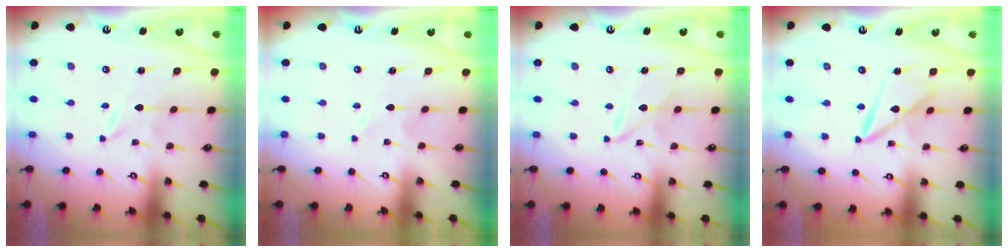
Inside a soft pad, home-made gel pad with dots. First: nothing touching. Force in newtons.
{"total": 0.8, "press": 0.8, "slide": 0.2}
{"total": 3.5, "press": 3.5, "slide": 0.3}
{"total": 8.8, "press": 8.7, "slide": 0.7}